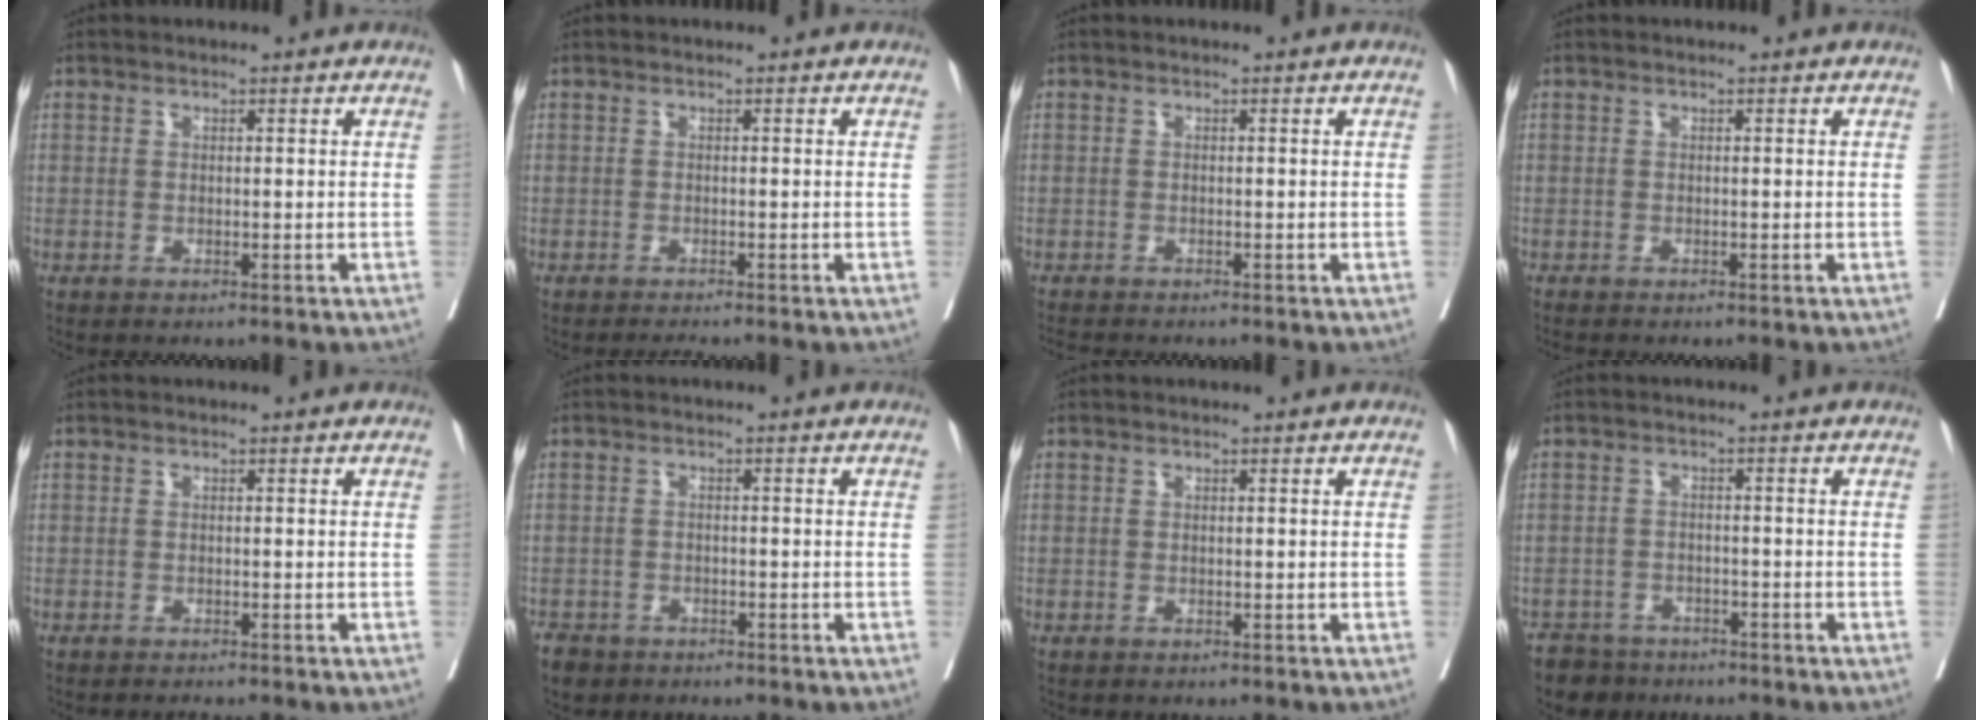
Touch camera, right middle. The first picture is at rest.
{"total": 1.2, "force": [-1.0, -0.5, 0.2], "torque": [-0.006, -0.004, -0.017]}
{"total": 2.5, "force": [-2.4, 0.2, 0.8], "torque": [-0.017, -0.009, -0.039]}
{"total": 1.0, "force": [-0.9, 0.1, 0.3], "torque": [-0.012, -0.004, -0.017]}
{"total": 0.8, "force": [-0.7, -0.2, 0.1], "torque": [-0.004, -0.004, -0.010]}
{"total": 3.9, "force": [-3.0, 2.3, 0.6], "torque": [-0.015, 0.001, -0.051]}
{"total": 0.0}
{"total": 5.1, "force": [-4.3, 2.8, -0.1], "torque": [0.004, 0.000, -0.075]}